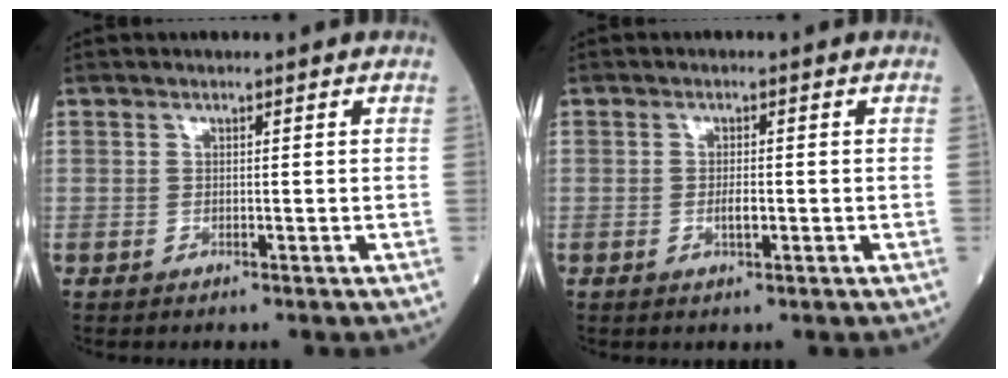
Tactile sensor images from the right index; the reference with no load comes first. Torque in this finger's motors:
{"motor_torque": [0.24, -0.01, 0.15, 0.06]}